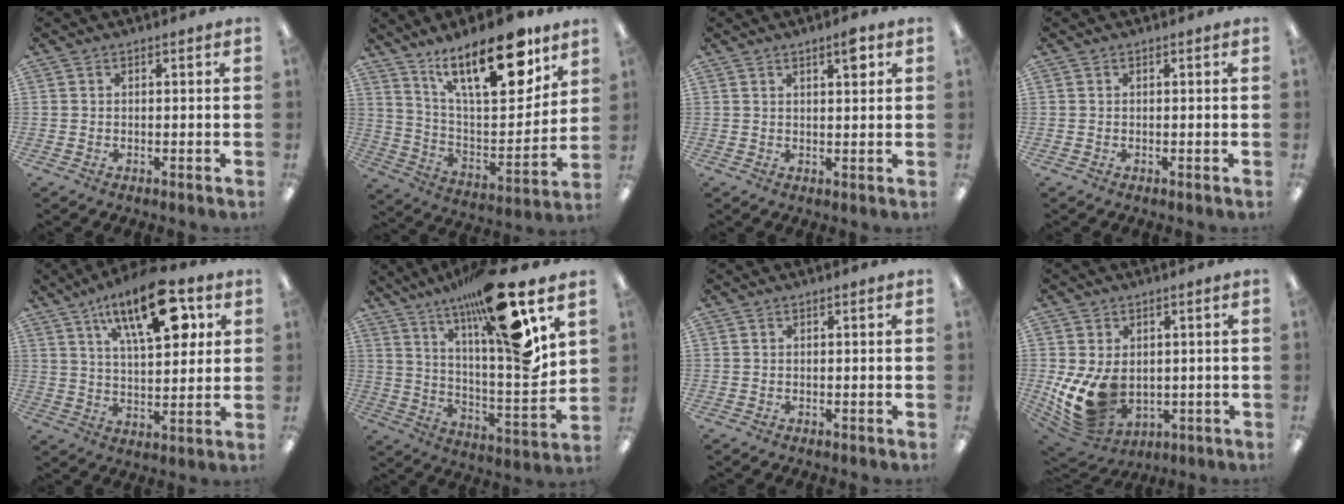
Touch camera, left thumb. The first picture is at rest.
{"total": 22.2, "force": [14.3, 7.8, 15.1], "torque": [-0.237, -0.089, 0.240]}
{"total": 4.0, "force": [2.4, 1.0, 3.0], "torque": [-0.041, -0.007, 0.035]}
{"total": 0.0}
{"total": 19.3, "force": [9.9, 8.2, 14.5], "torque": [-0.214, -0.037, 0.156]}
{"total": 23.1, "force": [14.8, 3.6, 17.4], "torque": [-0.291, -0.085, 0.226]}
{"total": 0.0}
{"total": 11.9, "force": [-0.9, 8.8, 7.9], "torque": [-0.169, -0.012, -0.009]}